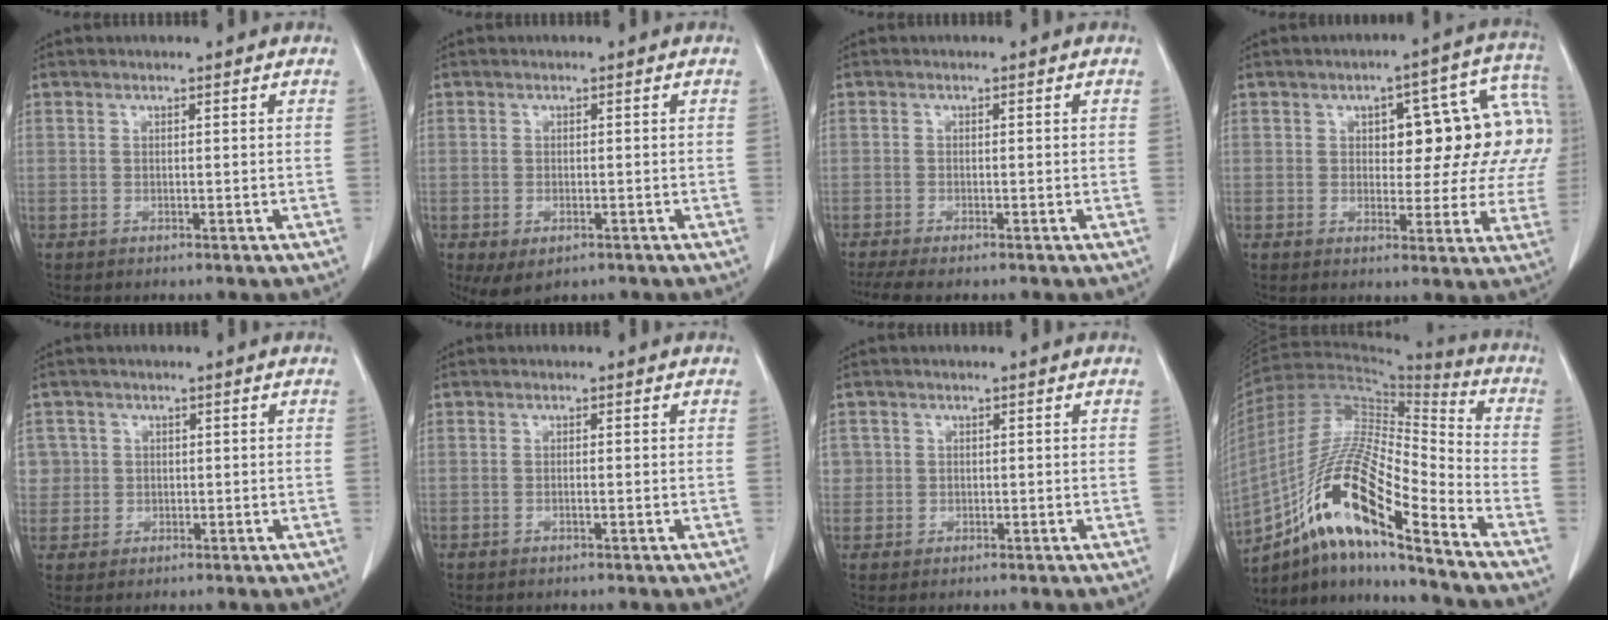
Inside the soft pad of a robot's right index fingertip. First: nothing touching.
{"total": 4.2, "force": [-2.2, 2.4, 2.7], "torque": [-0.047, -0.009, -0.027]}
{"total": 3.9, "force": [-3.0, 0.8, 2.3], "torque": [-0.045, -0.010, -0.051]}
{"total": 14.0, "force": [2.6, 6.1, 12.4], "torque": [-0.134, 0.044, 0.029]}
{"total": 4.6, "force": [1.1, 4.4, -0.1], "torque": [0.015, 0.012, 0.024]}
{"total": 0.5, "force": [-0.1, 0.0, 0.5], "torque": [-0.011, 0.000, -0.002]}
{"total": 2.2, "force": [0.4, 2.2, 0.1], "torque": [0.015, 0.003, 0.005]}
{"total": 18.9, "force": [-11.5, 2.5, 14.8], "torque": [-0.291, -0.002, -0.206]}